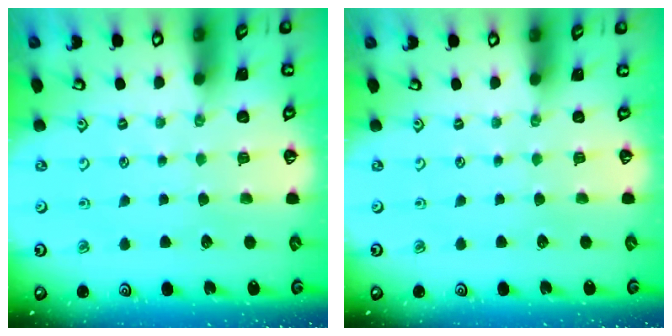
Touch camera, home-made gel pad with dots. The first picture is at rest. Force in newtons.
{"total": 0.0}